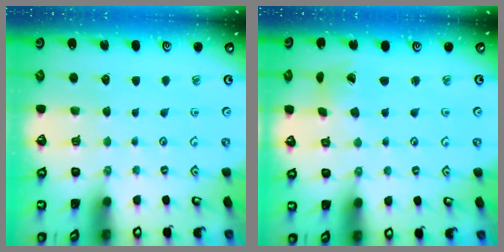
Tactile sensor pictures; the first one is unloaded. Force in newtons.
{"total": 1.6, "press": 1.5, "slide": 0.3}